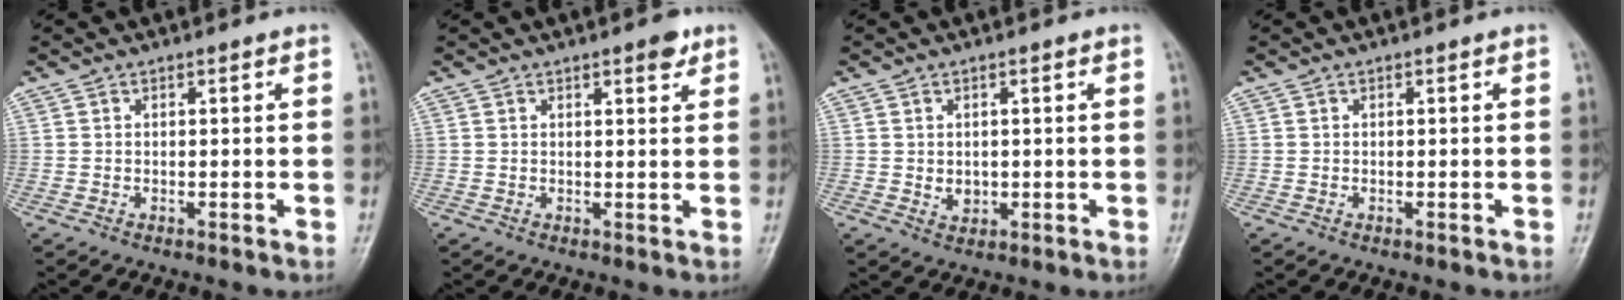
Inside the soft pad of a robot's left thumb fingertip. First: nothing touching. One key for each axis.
{"total": 2.8, "fx": 1.8, "fy": 0.9, "fz": 2.0, "tx": -0.021, "ty": -0.008, "tz": 0.021}
{"total": 2.2, "fx": 0.1, "fy": 1.8, "fz": 1.3, "tx": -0.014, "ty": -0.003, "tz": 0.008}
{"total": 0.0}